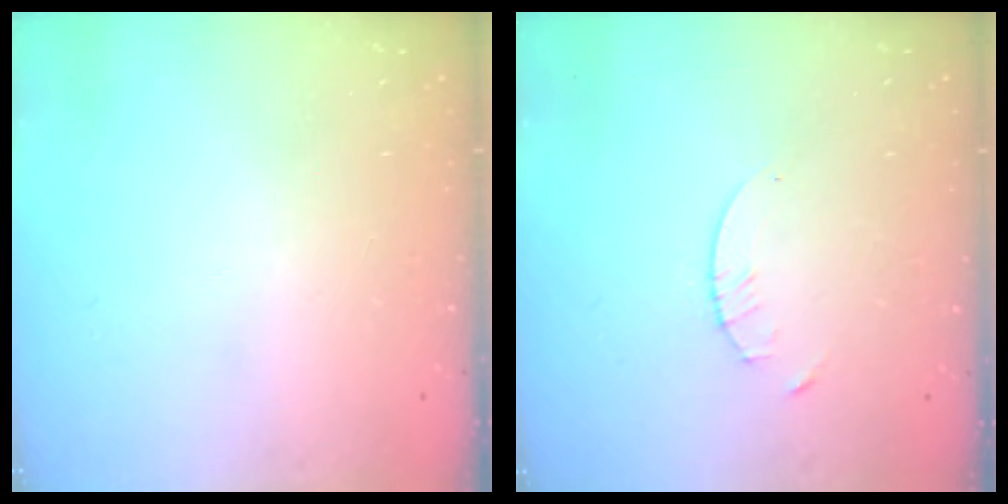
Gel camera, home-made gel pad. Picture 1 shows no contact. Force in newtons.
{"total": 1.3, "press": 1.3, "slide": 0.2}